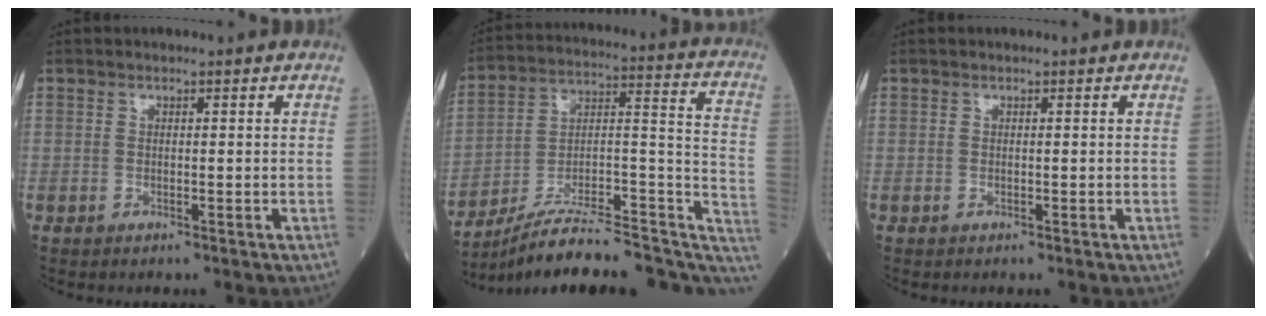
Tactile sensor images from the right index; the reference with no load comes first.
{"total": 21.4, "force": [-17.4, 5.4, 11.3], "torque": [-0.122, 0.057, -0.262]}
{"total": 0.0}